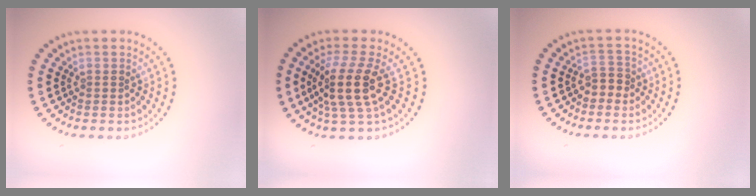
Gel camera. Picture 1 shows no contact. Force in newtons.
{"total": 4.3, "press": 3.4, "slide": 2.6}
{"total": 1.8, "press": 1.6, "slide": 0.8}